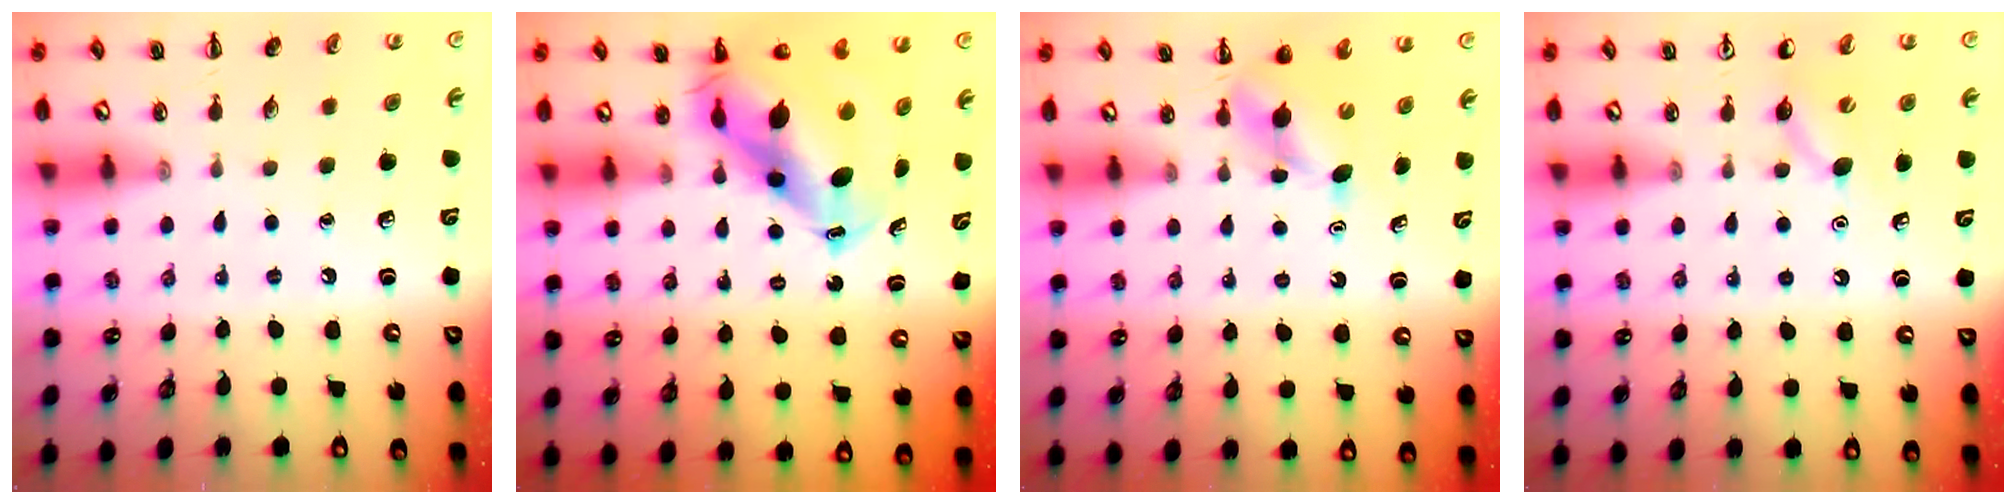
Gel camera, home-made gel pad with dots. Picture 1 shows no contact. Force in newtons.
{"total": 12.6, "press": 12.0, "slide": 3.6}
{"total": 4.6, "press": 4.5, "slide": 0.6}
{"total": 7.9, "press": 7.7, "slide": 1.4}